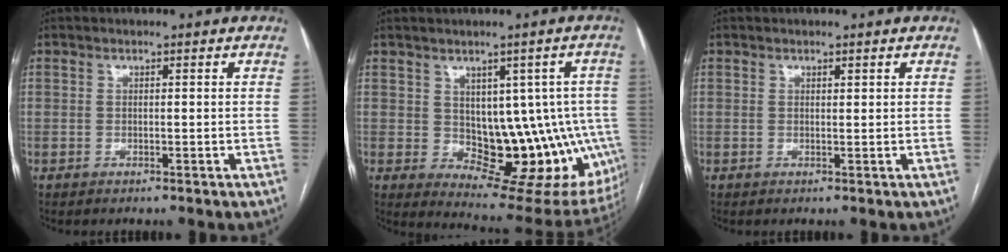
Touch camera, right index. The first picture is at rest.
{"total": 14.7, "force": [-1.1, 8.4, 12.0], "torque": [-0.118, 0.014, 0.007]}
{"total": 0.5, "force": [0.4, 0.1, 0.3], "torque": [-0.007, -0.002, 0.005]}